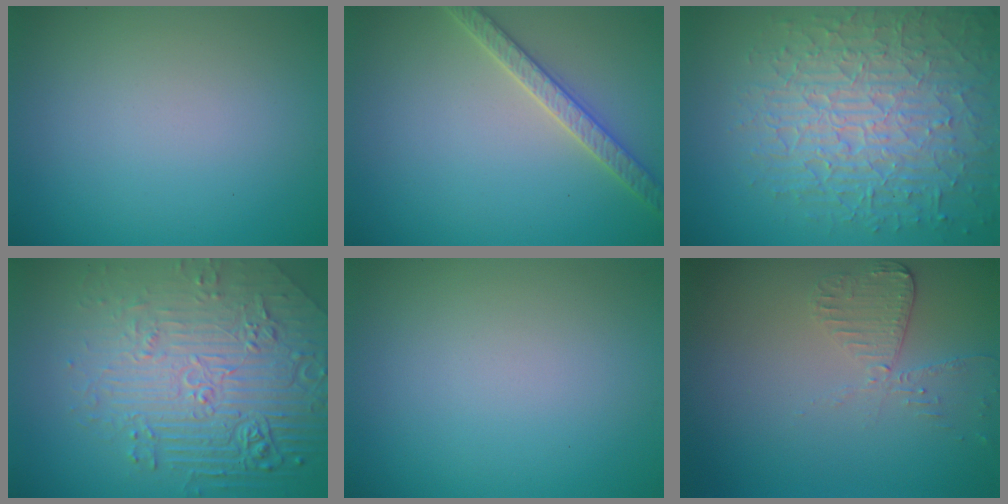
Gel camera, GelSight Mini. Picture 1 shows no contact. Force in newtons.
{"total": 2.8, "press": 2.8, "slide": 0.6}
{"total": 8.8, "press": 6.0, "slide": 6.4}
{"total": 8.8, "press": 6.1, "slide": 6.4}
{"total": 0.0}
{"total": 2.0, "press": 1.9, "slide": 0.6}